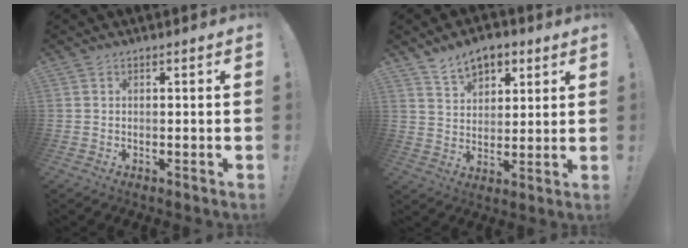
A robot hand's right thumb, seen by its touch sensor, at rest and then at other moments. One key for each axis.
{"total": 9.0, "fx": 5.9, "fy": 5.6, "fz": 3.8, "tx": -0.057, "ty": -0.029, "tz": 0.112}